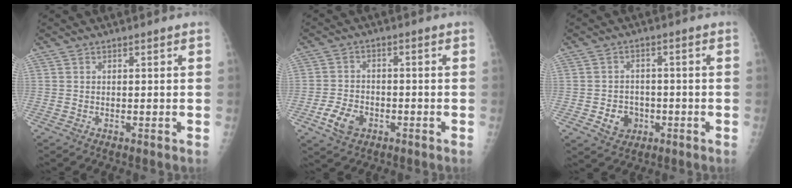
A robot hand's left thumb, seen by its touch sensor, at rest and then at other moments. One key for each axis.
{"total": 6.1, "fx": -2.8, "fy": 4.2, "fz": 3.4, "tx": -0.058, "ty": 0.012, "tz": -0.049}
{"total": 5.3, "fx": -1.8, "fy": 4.5, "fz": 2.2, "tx": -0.013, "ty": 0.011, "tz": -0.024}